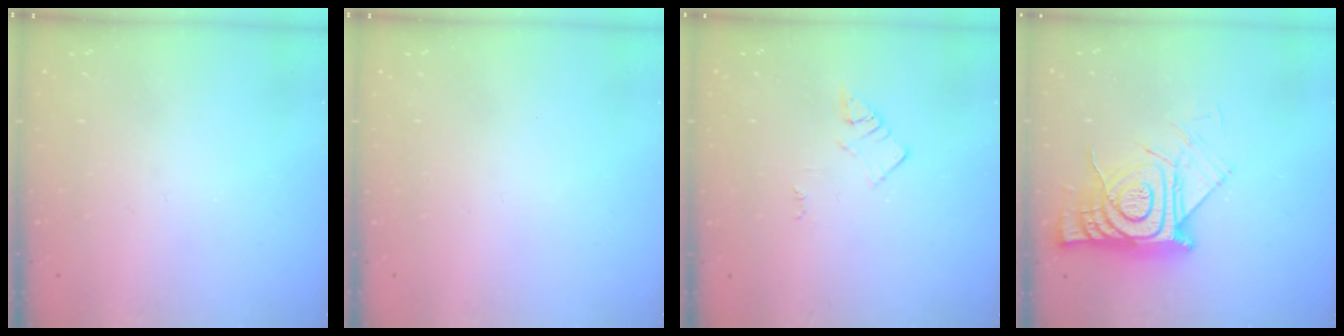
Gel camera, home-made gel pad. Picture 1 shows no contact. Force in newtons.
{"total": 1.6, "press": 1.6, "slide": 0.1}
{"total": 2.1, "press": 2.1, "slide": 0.3}
{"total": 14.2, "press": 14.2, "slide": 1.1}